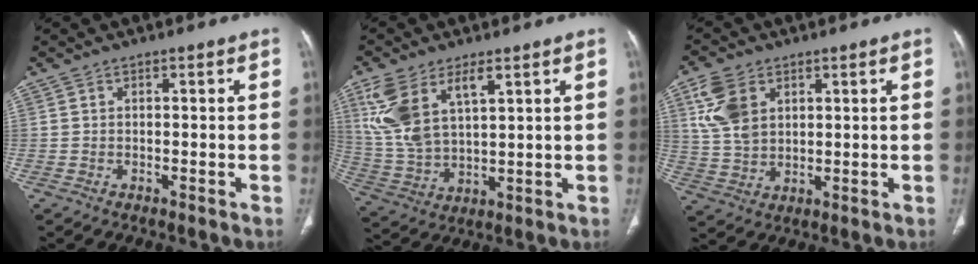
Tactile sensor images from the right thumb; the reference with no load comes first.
{"total": 12.6, "force": [5.9, 6.1, 9.4], "torque": [-0.199, -0.014, 0.131]}
{"total": 9.2, "force": [3.8, 6.1, 5.7], "torque": [-0.108, -0.009, 0.082]}